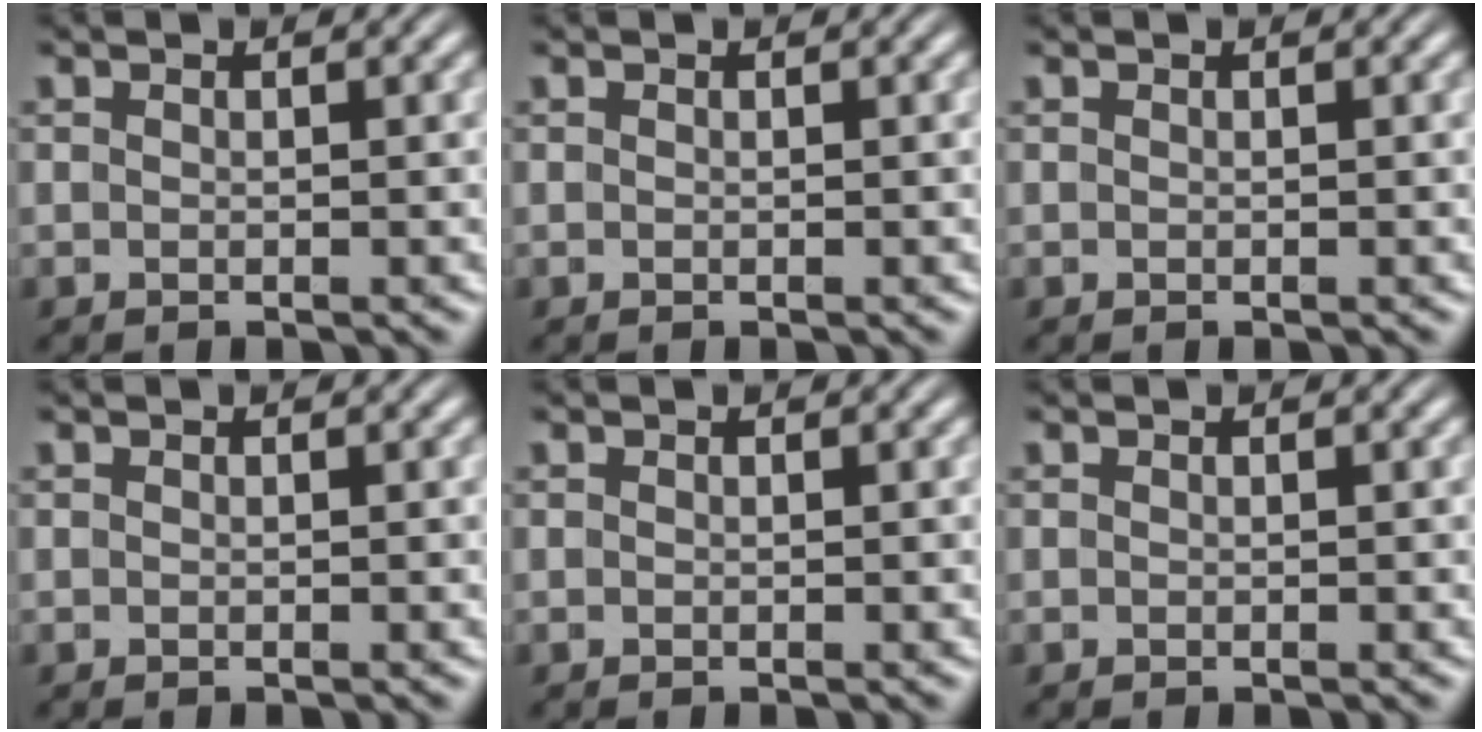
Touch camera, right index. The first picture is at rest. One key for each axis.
{"total": 0.0}
{"total": 0.0}
{"total": 0.0}
{"total": 0.0}
{"total": 0.0}